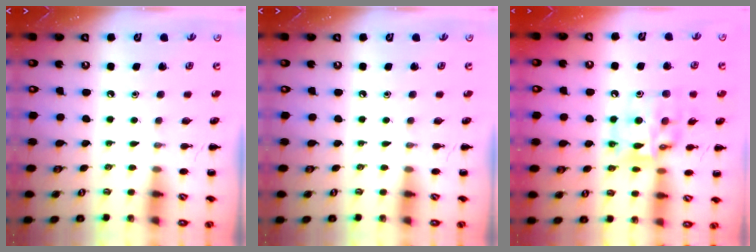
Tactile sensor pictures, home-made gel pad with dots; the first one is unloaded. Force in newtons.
{"total": 0.0}
{"total": 13.2, "press": 12.9, "slide": 2.7}